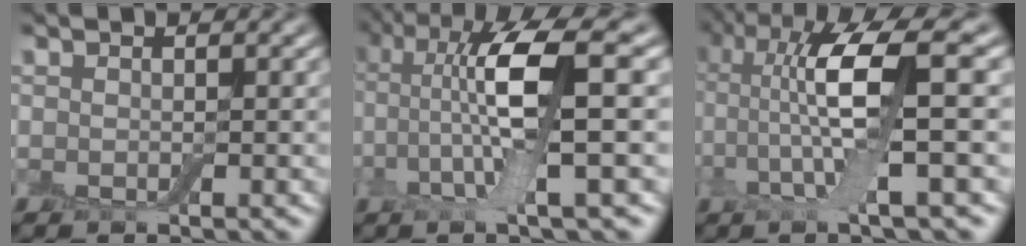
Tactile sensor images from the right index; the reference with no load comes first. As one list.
[{"total": 8.6, "force": [0.6, 1.7, 8.4], "torque": [-0.160, 0.005, 0.009]}, {"total": 9.8, "force": [1.1, 2.0, 9.5], "torque": [-0.178, 0.006, 0.019]}]